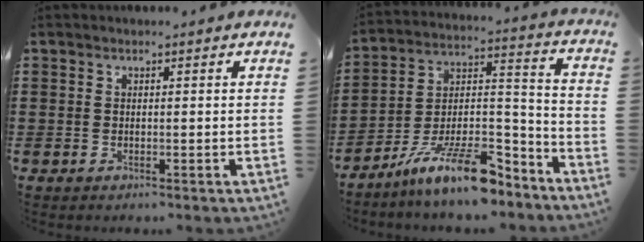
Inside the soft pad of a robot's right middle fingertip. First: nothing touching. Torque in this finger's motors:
{"motor_torque": [2.07, -0.07, 0.49, 0.21]}